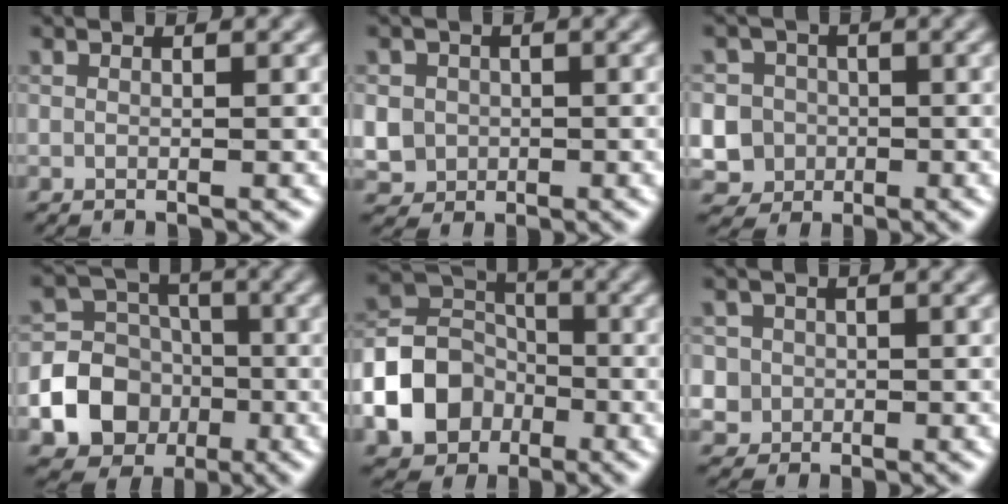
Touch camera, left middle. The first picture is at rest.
{"total": 3.7, "force": [-0.1, 3.6, 1.0], "torque": [-0.017, 0.008, -0.012]}
{"total": 7.5, "force": [-1.2, 7.2, 1.7], "torque": [-0.031, 0.010, -0.046]}
{"total": 10.5, "force": [-3.6, 9.3, 3.3], "torque": [-0.047, -0.024, -0.088]}
{"total": 7.4, "force": [-2.8, 5.9, 3.5], "torque": [-0.062, 0.001, -0.061]}
{"total": 3.4, "force": [0.2, 3.3, 0.6], "torque": [0.002, 0.013, 0.001]}